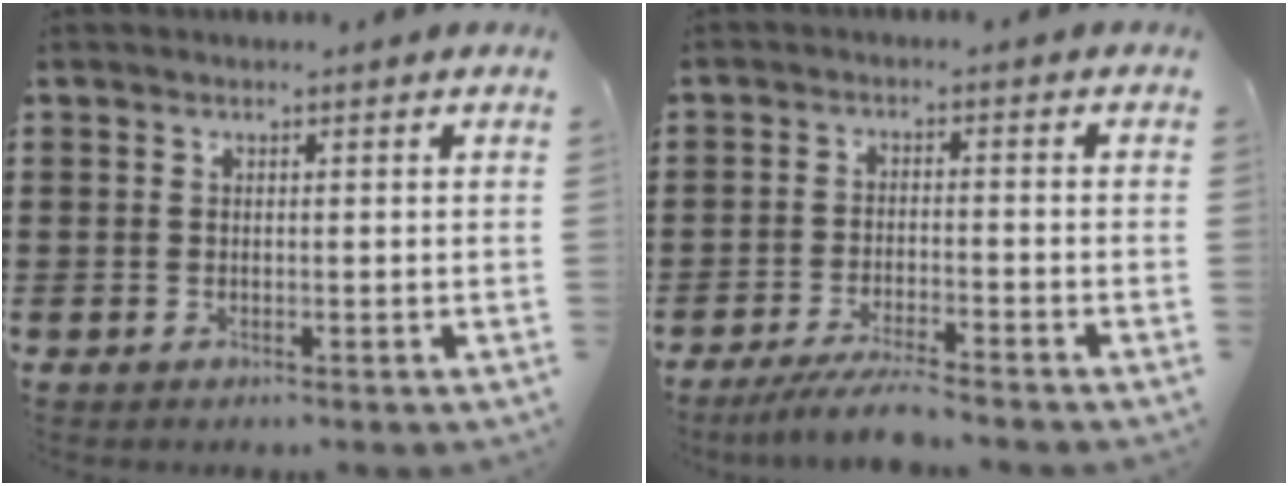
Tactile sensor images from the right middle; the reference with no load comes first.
{"total": 5.0, "force": [-4.6, 0.1, 2.0], "torque": [-0.046, -0.012, -0.090]}